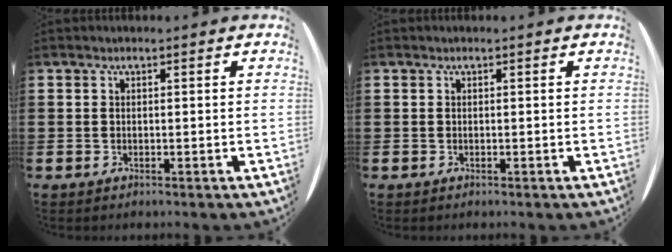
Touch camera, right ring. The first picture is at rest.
{"total": 0.0}